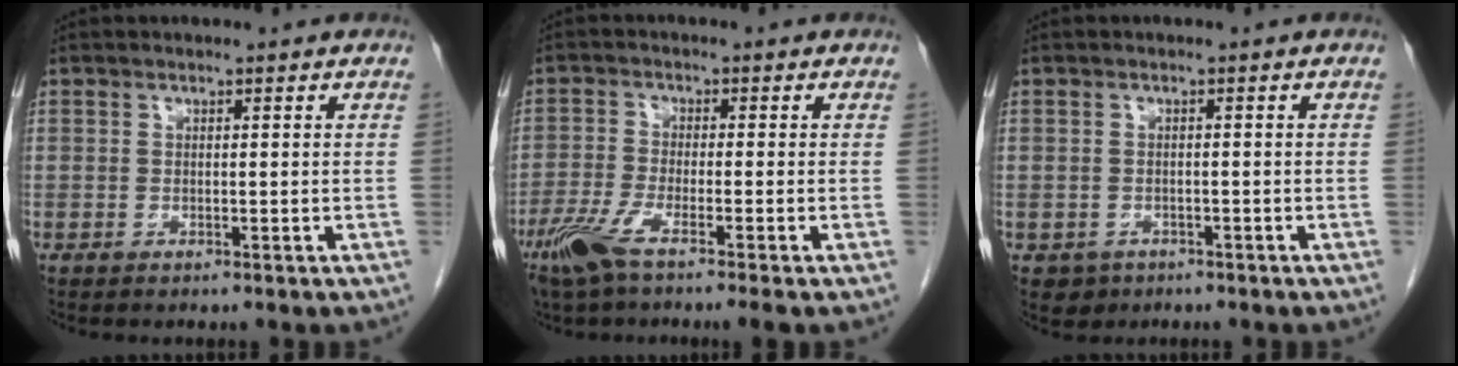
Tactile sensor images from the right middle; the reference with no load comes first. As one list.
[{"total": 6.3, "force": [-4.1, -0.1, 4.7], "torque": [-0.099, -0.016, -0.083]}, {"total": 2.2, "force": [-1.1, 1.9, 0.2], "torque": [-0.006, 0.007, -0.010]}]